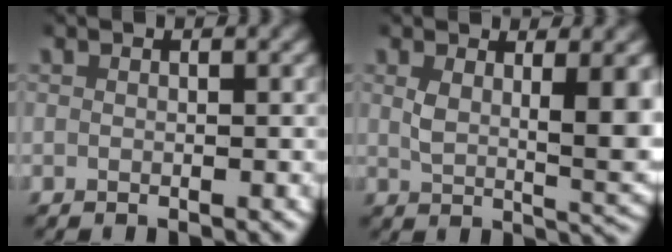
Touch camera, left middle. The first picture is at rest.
{"total": 5.3, "force": [1.3, 1.5, 4.9], "torque": [-0.063, -0.012, 0.029]}